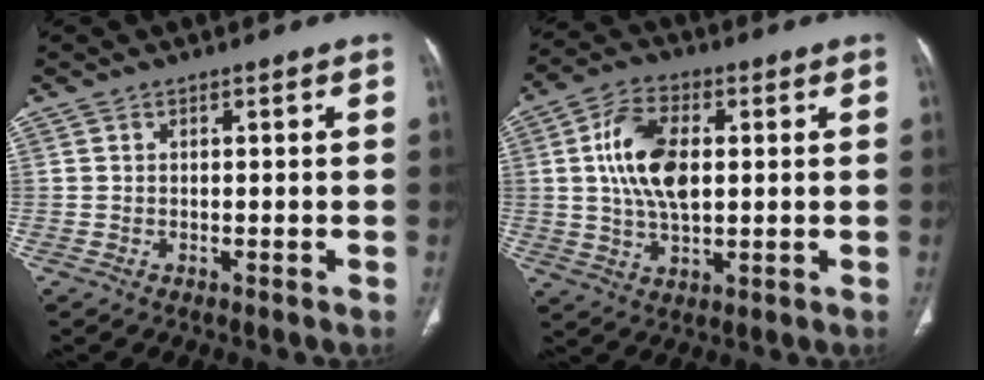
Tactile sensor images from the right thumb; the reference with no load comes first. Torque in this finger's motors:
{"motor_torque": [1.70, 1.40, 1.42, -0.59, 0.16]}